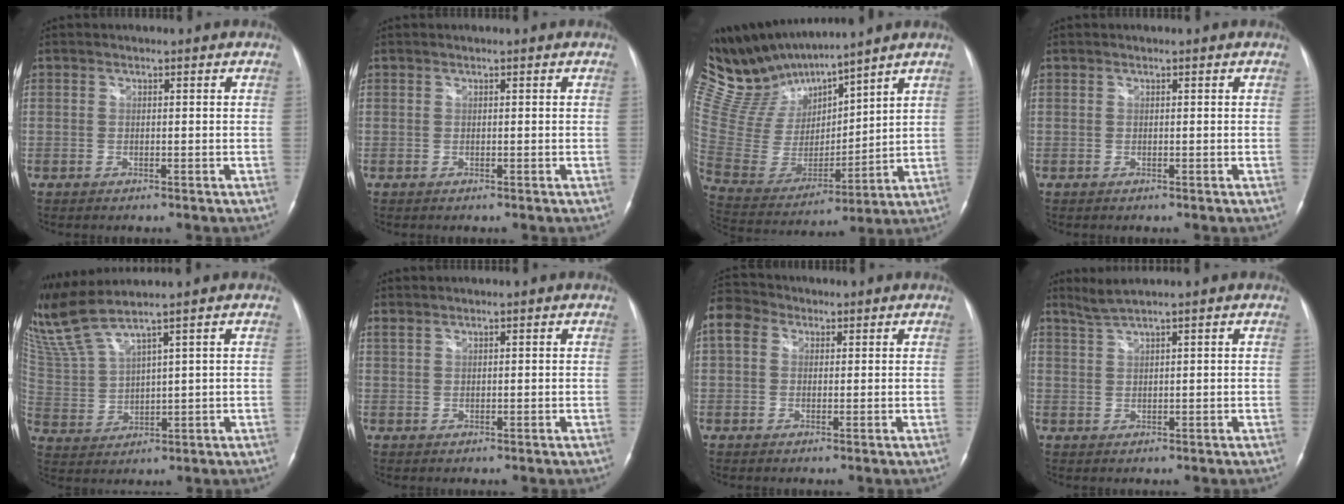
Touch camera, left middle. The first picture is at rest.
{"total": 0.0}
{"total": 16.4, "force": [15.2, 2.7, 5.6], "torque": [-0.134, 0.003, 0.312]}
{"total": 0.0}
{"total": 8.5, "force": [7.3, -1.1, 4.1], "torque": [-0.107, 0.005, 0.165]}
{"total": 1.0, "force": [1.0, 0.0, 0.1], "torque": [-0.010, 0.007, 0.028]}
{"total": 5.8, "force": [2.3, 4.4, 3.0], "torque": [-0.076, 0.034, 0.042]}
{"total": 2.5, "force": [2.1, -0.9, 1.0], "torque": [-0.030, 0.006, 0.048]}